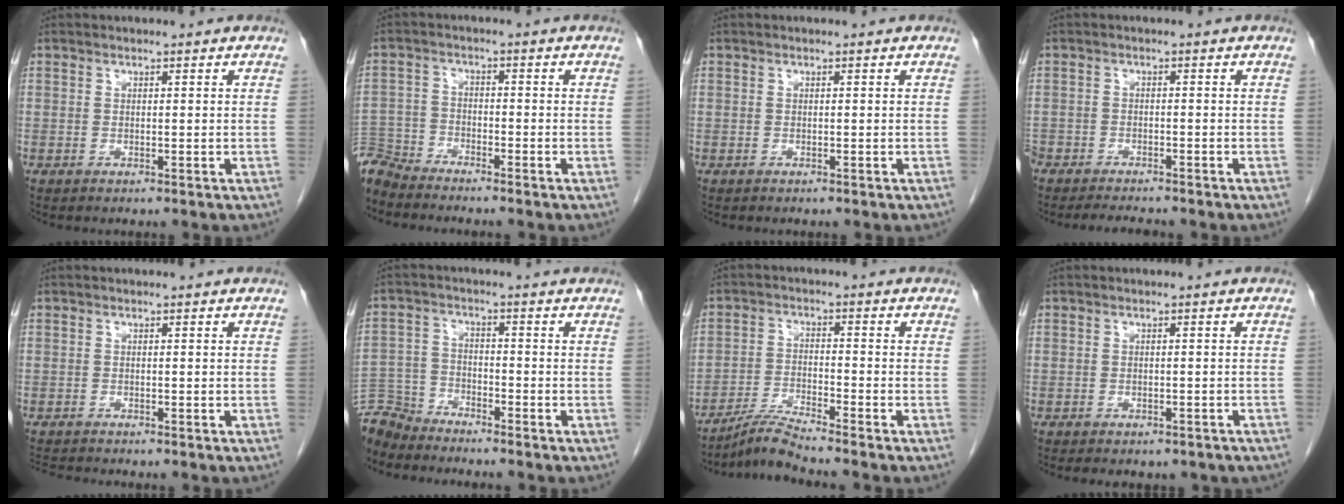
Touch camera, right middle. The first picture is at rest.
{"total": 5.8, "force": [-5.8, 0.5, 0.0], "torque": [0.001, -0.005, -0.113]}
{"total": 0.0}
{"total": 5.4, "force": [-5.0, 1.3, 1.6], "torque": [-0.024, -0.009, -0.080]}
{"total": 2.3, "force": [-2.2, 0.1, 0.4], "torque": [-0.007, -0.010, -0.038]}
{"total": 6.3, "force": [-6.2, 1.0, -0.2], "torque": [0.000, -0.006, -0.126]}
{"total": 5.4, "force": [-4.9, -1.5, 1.5], "torque": [-0.035, -0.022, -0.095]}
{"total": 6.8, "force": [-5.5, 3.0, 2.7], "torque": [-0.032, 0.008, -0.054]}